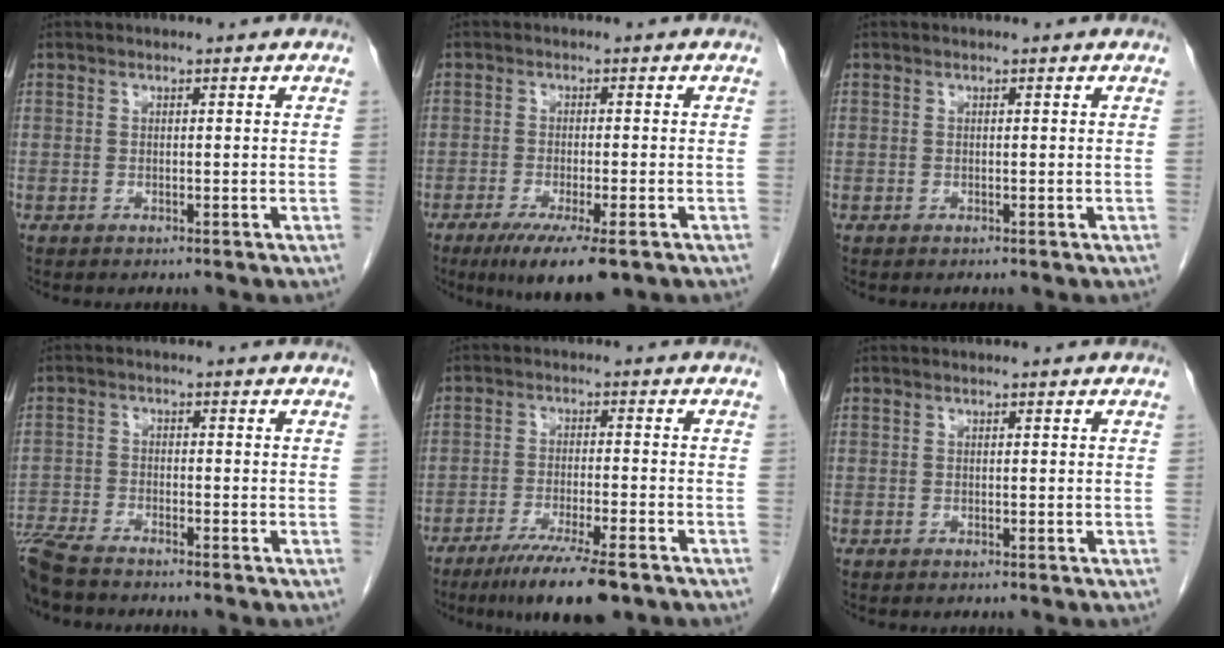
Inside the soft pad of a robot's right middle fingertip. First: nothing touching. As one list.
[{"total": 8.7, "force": [-5.3, 1.3, 6.7], "torque": [-0.107, -0.023, -0.082]}, {"total": 0.0}, {"total": 7.4, "force": [-6.8, 1.0, 2.9], "torque": [-0.054, -0.017, -0.124]}, {"total": 10.2, "force": [-7.2, 0.9, 7.1], "torque": [-0.114, -0.023, -0.115]}, {"total": 0.0}]